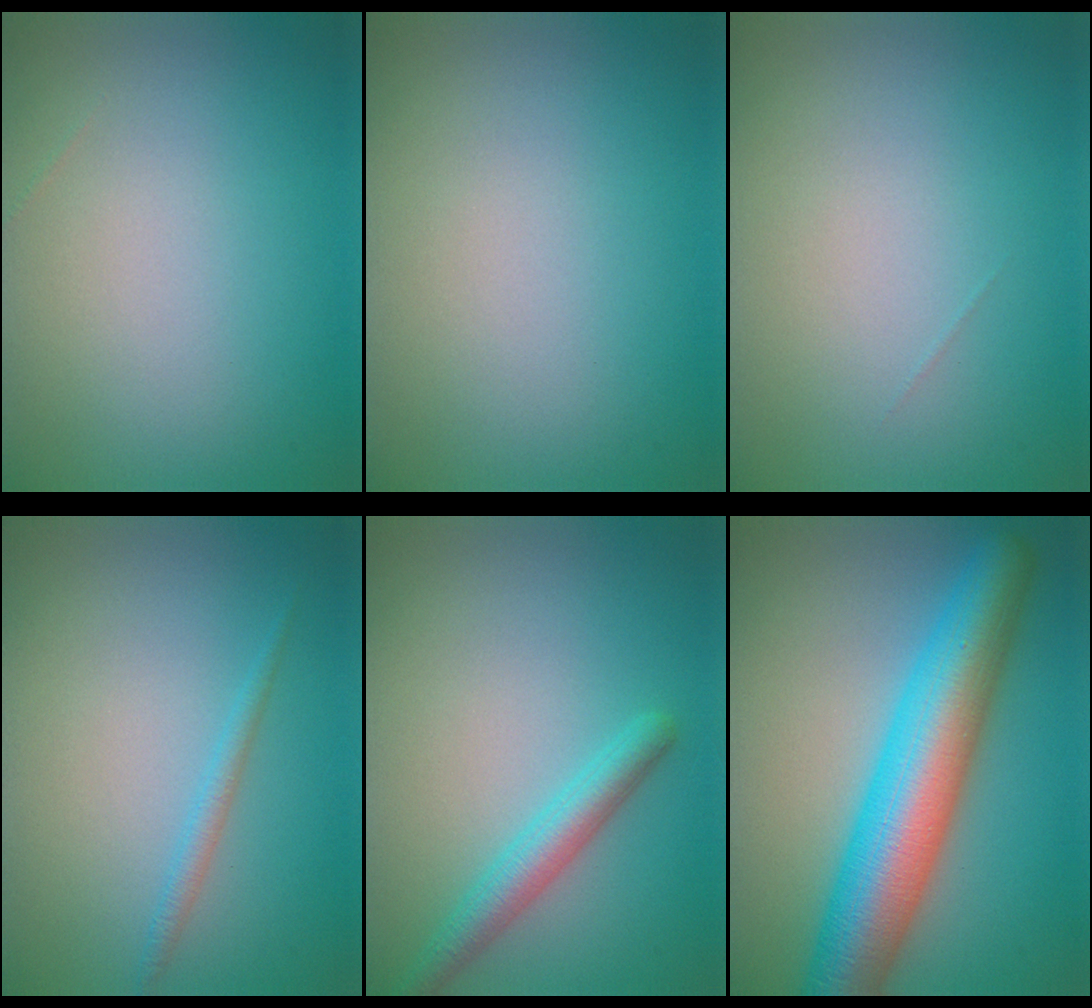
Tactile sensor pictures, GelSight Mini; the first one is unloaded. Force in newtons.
{"total": 0.0}
{"total": 0.0}
{"total": 1.2, "press": 1.2, "slide": 0.1}
{"total": 2.9, "press": 2.9, "slide": 0.1}
{"total": 10.1, "press": 10.1, "slide": 0.2}